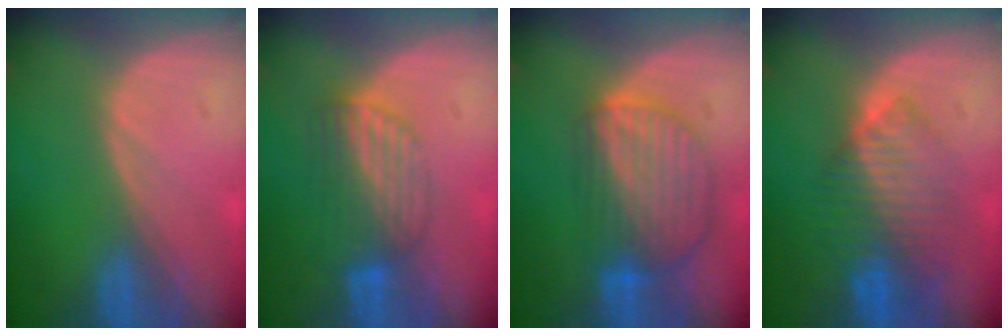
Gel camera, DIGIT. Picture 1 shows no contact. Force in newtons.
{"total": 6.8, "press": 6.0, "slide": 3.2}
{"total": 8.7, "press": 7.6, "slide": 4.1}
{"total": 8.0, "press": 7.2, "slide": 3.3}